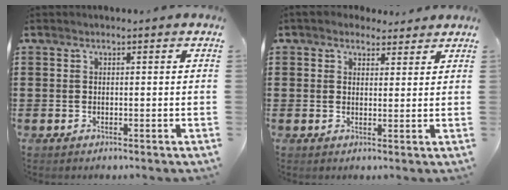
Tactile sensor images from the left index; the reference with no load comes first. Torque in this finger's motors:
{"motor_torque": [1.61, -0.53, -0.05, -0.21]}